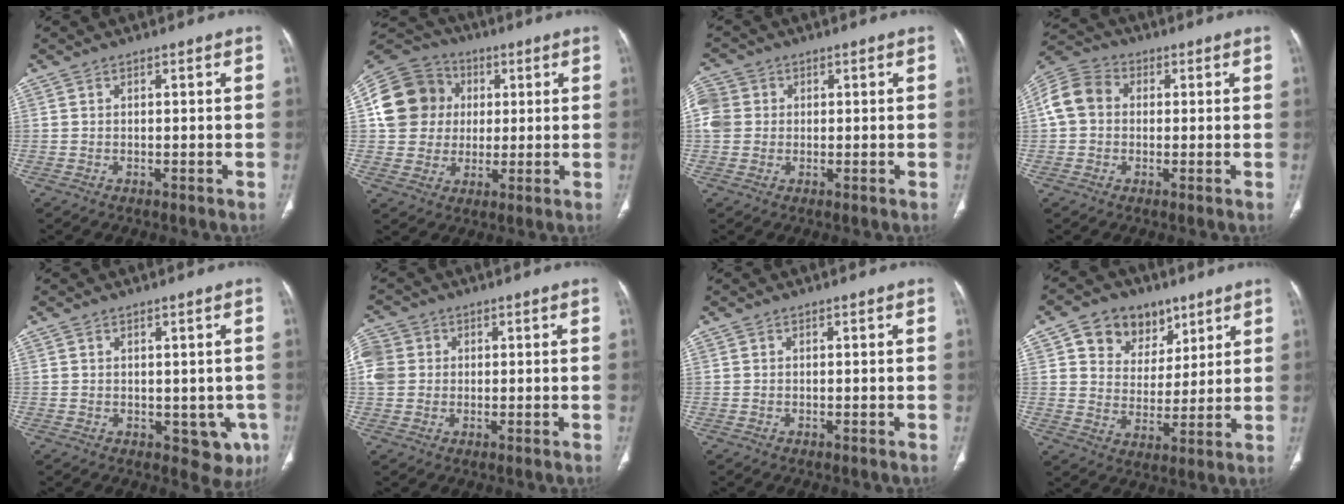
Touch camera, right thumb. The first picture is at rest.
{"total": 15.2, "force": [2.5, 13.6, 6.1], "torque": [-0.107, 0.020, 0.044]}
{"total": 6.9, "force": [0.8, 6.2, 2.9], "torque": [-0.064, 0.015, 0.014]}
{"total": 8.3, "force": [0.6, 6.9, 4.7], "torque": [-0.089, 0.026, 0.001]}
{"total": 5.2, "force": [-0.4, 3.4, 3.8], "torque": [-0.018, -0.007, 0.008]}
{"total": 7.6, "force": [1.2, 6.7, 3.3], "torque": [-0.076, 0.015, 0.023]}
{"total": 0.0}
{"total": 11.5, "force": [6.3, 8.7, 4.1], "torque": [-0.031, -0.024, 0.107]}